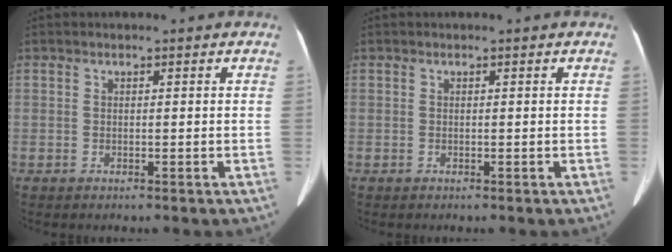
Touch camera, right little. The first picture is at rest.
{"total": 0.0}